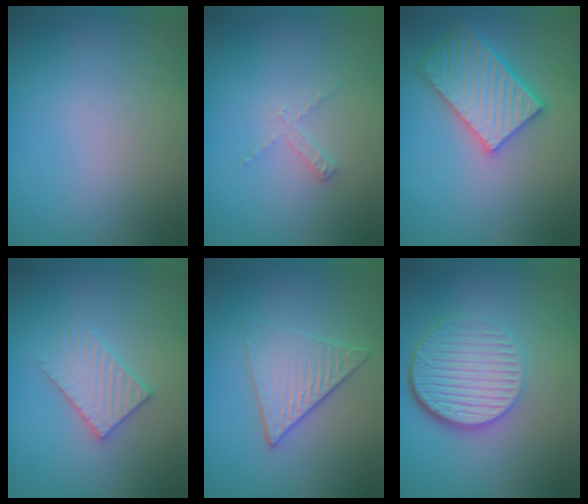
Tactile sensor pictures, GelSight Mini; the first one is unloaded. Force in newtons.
{"total": 1.1, "press": 1.1, "slide": 0.2}
{"total": 5.2, "press": 4.6, "slide": 2.4}
{"total": 3.0, "press": 3.0, "slide": 0.5}
{"total": 3.3, "press": 2.9, "slide": 1.5}
{"total": 6.7, "press": 4.5, "slide": 5.0}